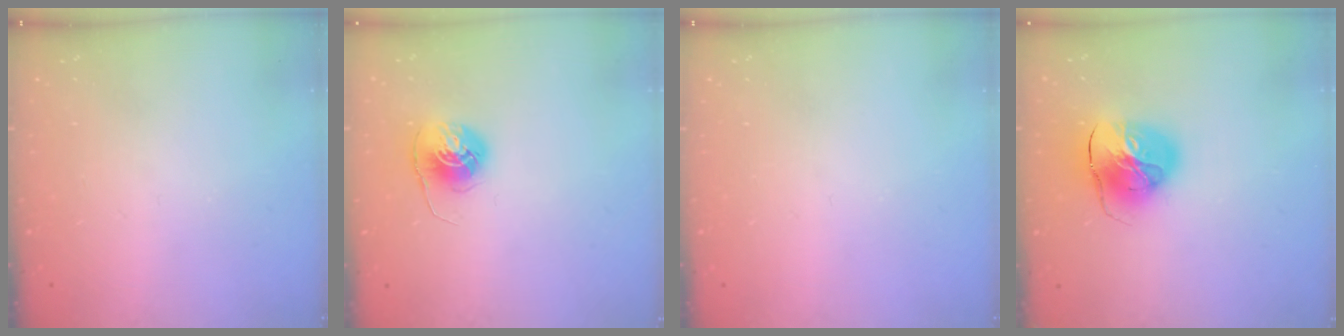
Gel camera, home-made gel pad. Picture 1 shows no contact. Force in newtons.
{"total": 6.1, "press": 6.1, "slide": 0.4}
{"total": 0.0}
{"total": 11.2, "press": 11.1, "slide": 1.5}